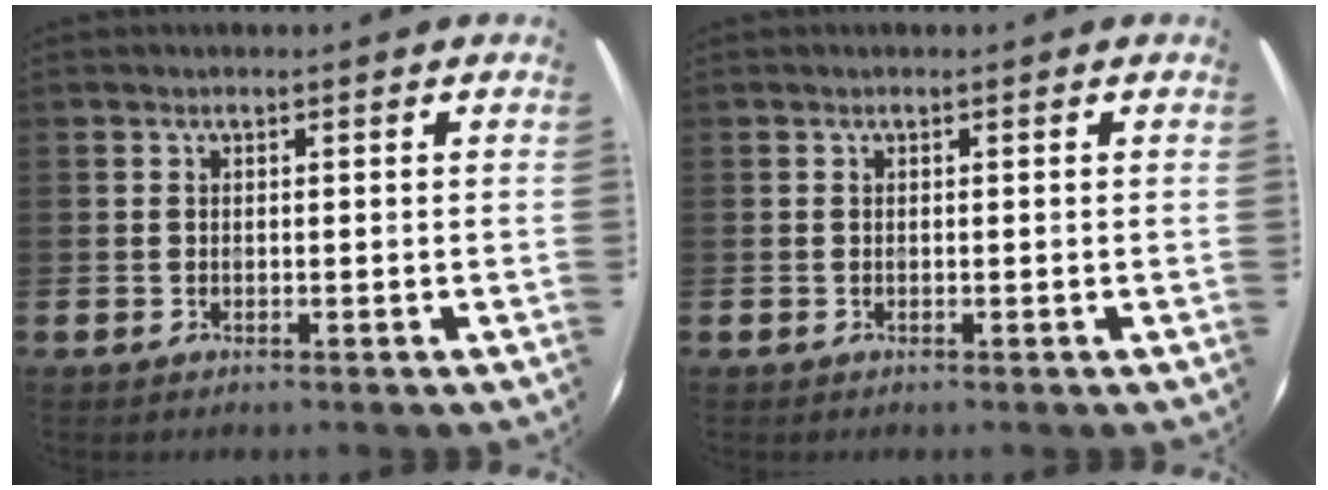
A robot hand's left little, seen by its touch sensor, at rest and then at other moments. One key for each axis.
{"total": 0.0}